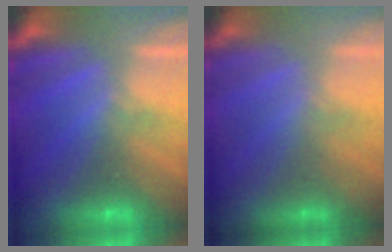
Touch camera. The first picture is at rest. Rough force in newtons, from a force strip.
{"total": 1.8}